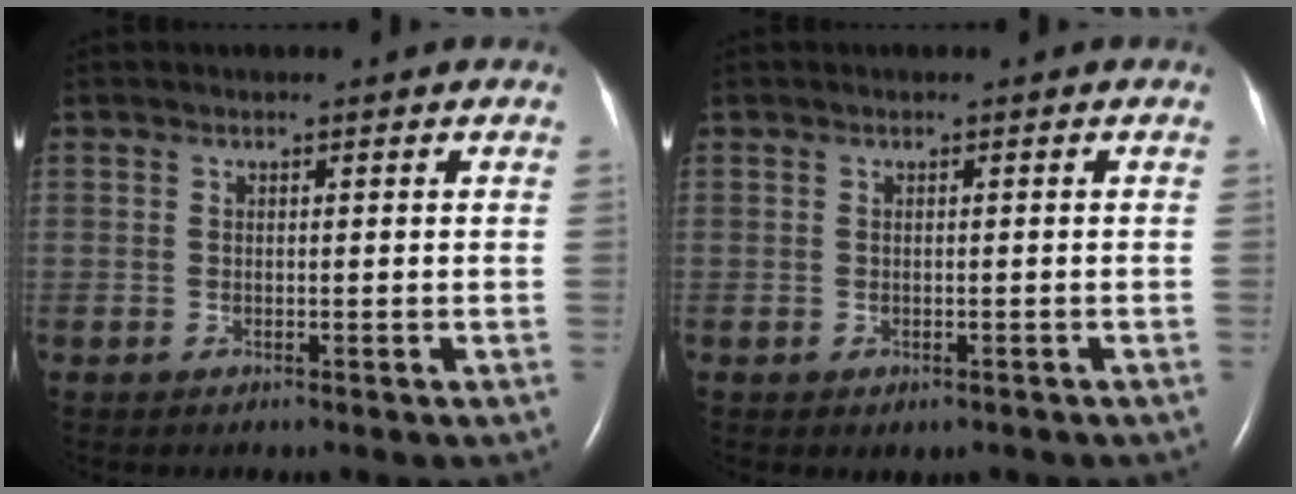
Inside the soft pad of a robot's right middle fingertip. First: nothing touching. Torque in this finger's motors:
{"motor_torque": [-0.02, 0.03, 0.02, 0.02]}